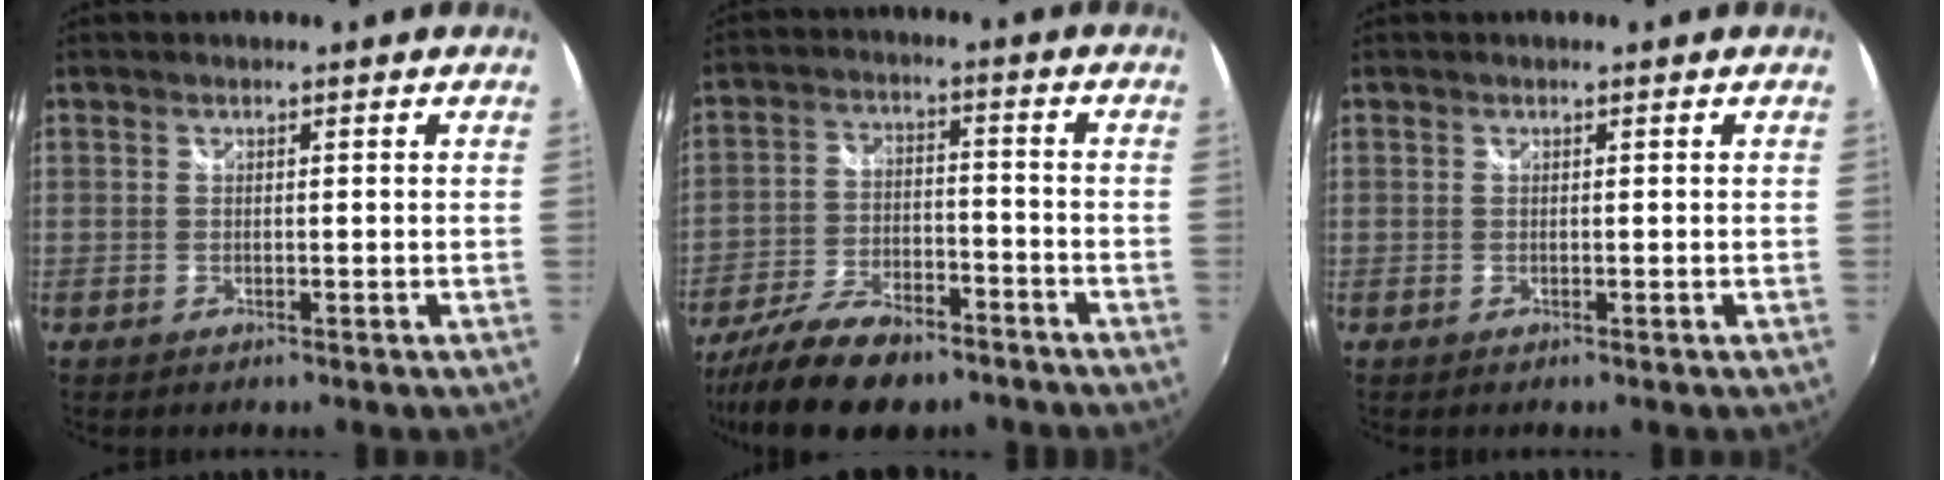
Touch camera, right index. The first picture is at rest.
{"total": 15.7, "force": [-11.9, 6.1, 8.1], "torque": [-0.177, -0.024, -0.204]}
{"total": 0.0}